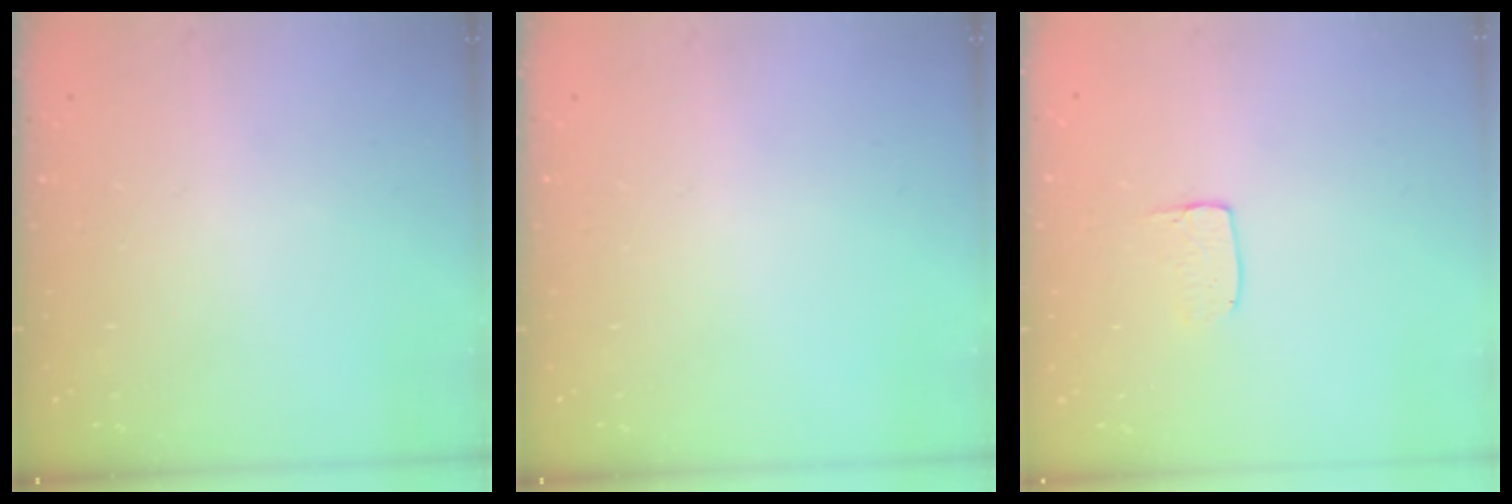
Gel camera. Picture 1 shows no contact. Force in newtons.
{"total": 0.0}
{"total": 4.1, "press": 4.1, "slide": 0.3}